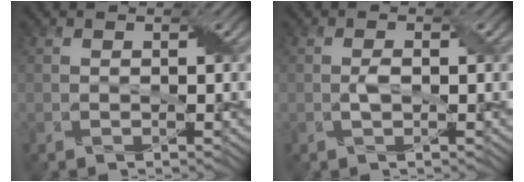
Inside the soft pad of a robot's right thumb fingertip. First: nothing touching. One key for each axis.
{"total": 1.2, "fx": -0.1, "fy": 0.5, "fz": 1.1, "tx": -0.025, "ty": 0.002, "tz": 0.001}